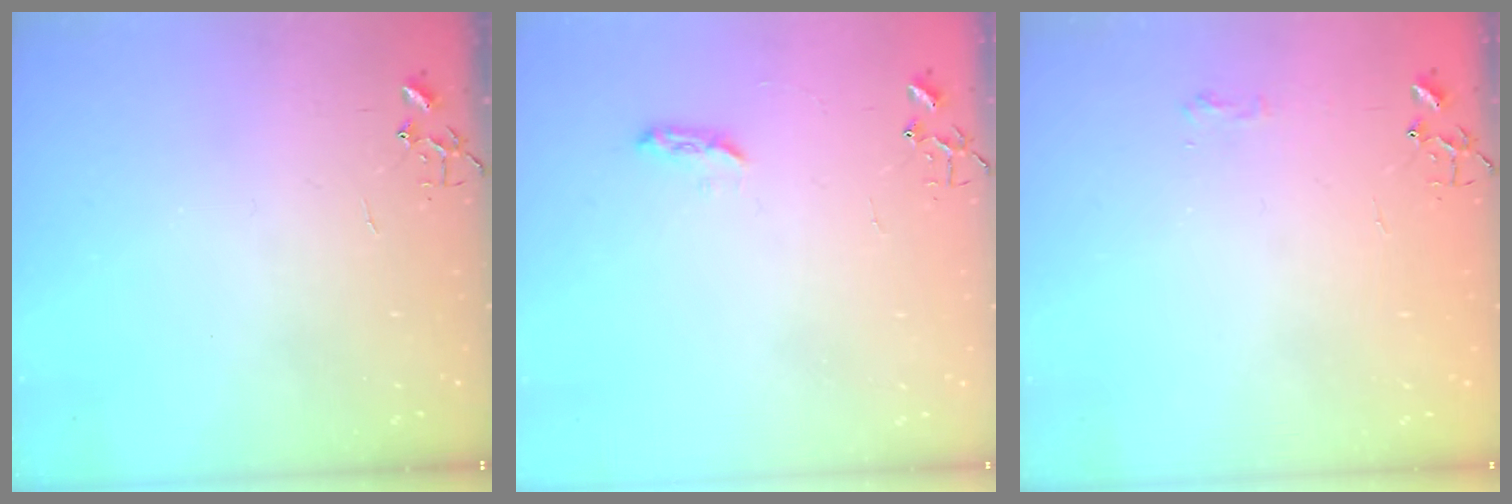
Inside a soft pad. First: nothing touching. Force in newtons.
{"total": 5.3, "press": 5.2, "slide": 0.6}
{"total": 6.0, "press": 6.0, "slide": 0.6}